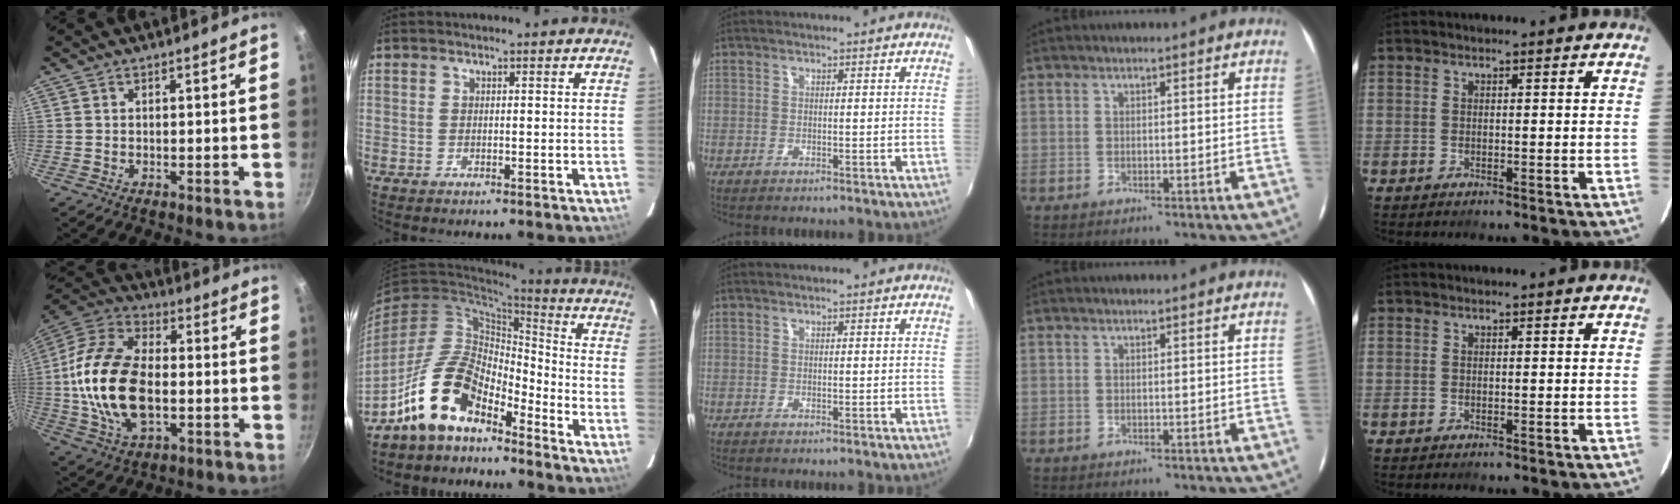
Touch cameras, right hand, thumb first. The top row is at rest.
{"thumb": {"total": 21.1, "force": [-1.5, 12.4, 17.0], "torque": [-0.321, 0.024, -0.035]}, "index": {"total": 13.5, "force": [-9.8, 6.0, 7.2], "torque": [-0.143, 0.020, -0.185]}}